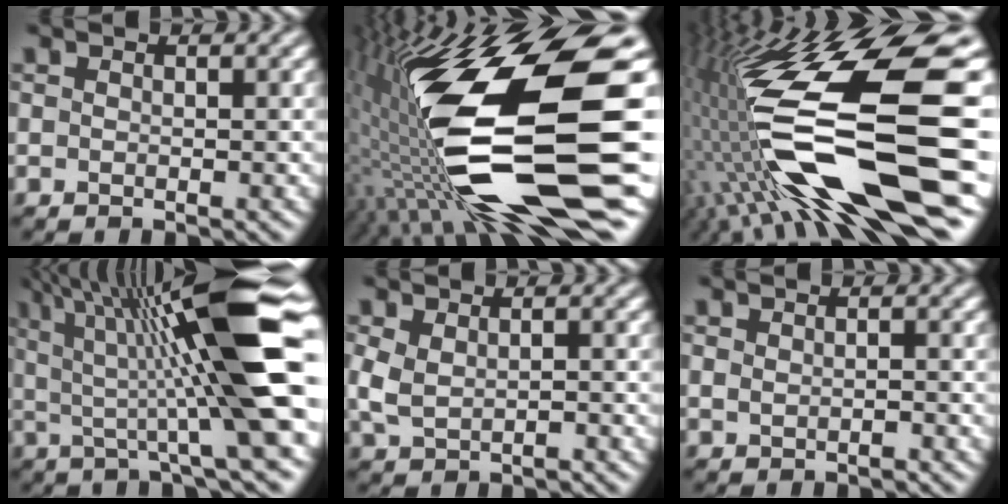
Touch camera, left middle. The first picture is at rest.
{"total": 17.8, "force": [-1.3, 5.6, 16.9], "torque": [-0.322, -0.014, -0.022]}
{"total": 15.3, "force": [-2.4, 5.0, 14.3], "torque": [-0.278, 0.000, -0.041]}
{"total": 14.4, "force": [2.1, 2.2, 14.0], "torque": [-0.200, 0.008, 0.032]}
{"total": 2.6, "force": [-0.1, 1.6, 2.0], "torque": [-0.051, -0.006, 0.004]}
{"total": 0.8, "force": [-0.2, 0.5, 0.6], "torque": [-0.012, -0.002, -0.001]}